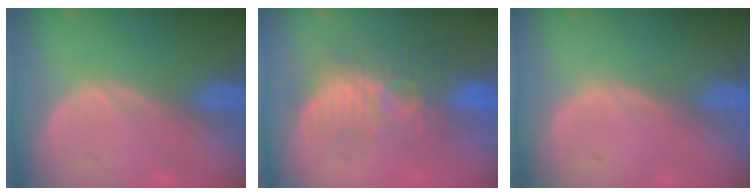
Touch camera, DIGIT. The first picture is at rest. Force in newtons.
{"total": 9.1, "press": 8.5, "slide": 3.3}
{"total": 0.0}